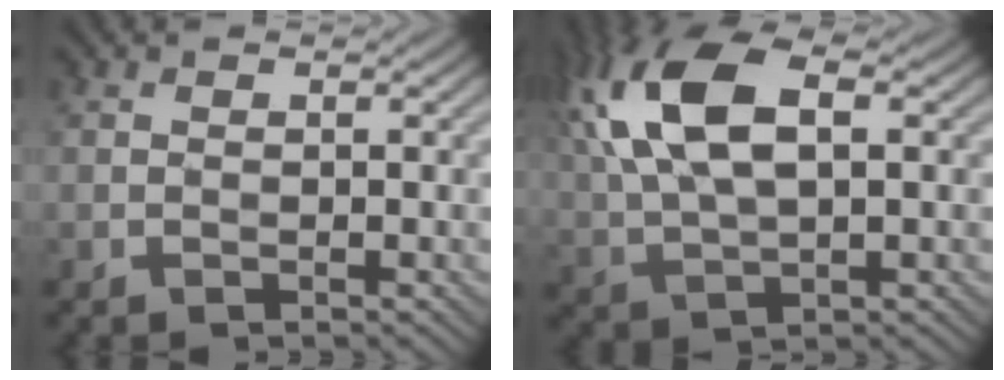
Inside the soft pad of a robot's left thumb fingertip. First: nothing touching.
{"total": 12.4, "force": [3.8, 5.9, 10.2], "torque": [-0.235, 0.019, 0.070]}